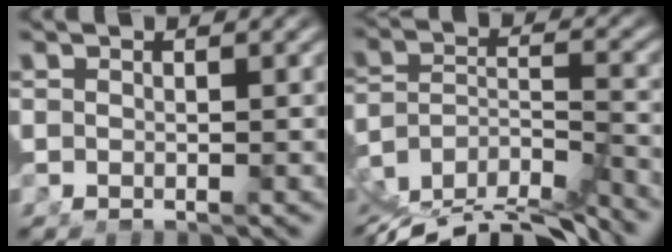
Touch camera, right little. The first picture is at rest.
{"total": 11.6, "force": [-6.9, 7.6, 5.4], "torque": [-0.100, -0.049, -0.109]}